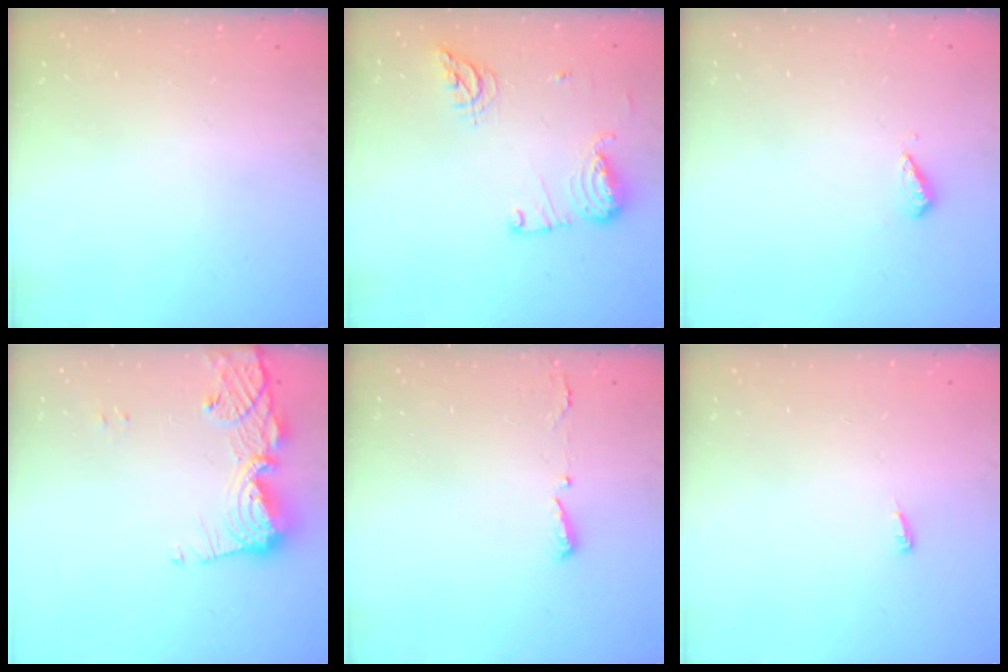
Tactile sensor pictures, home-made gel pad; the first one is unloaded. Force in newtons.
{"total": 12.4, "press": 12.2, "slide": 2.3}
{"total": 2.8, "press": 2.8, "slide": 0.7}
{"total": 12.7, "press": 12.6, "slide": 1.2}
{"total": 2.9, "press": 2.8, "slide": 0.6}
{"total": 3.4, "press": 3.3, "slide": 0.7}